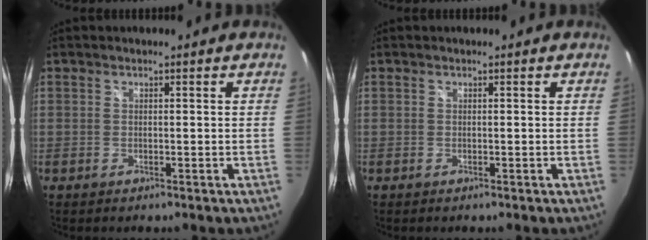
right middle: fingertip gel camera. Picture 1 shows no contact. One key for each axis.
{"total": 0.0}